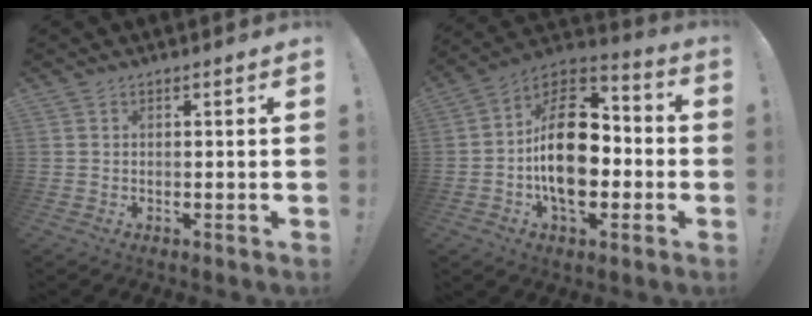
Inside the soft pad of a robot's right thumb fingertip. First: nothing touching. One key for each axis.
{"total": 21.6, "fx": -2.2, "fy": 13.4, "fz": 16.8, "tx": -0.281, "ty": 0.020, "tz": -0.030}